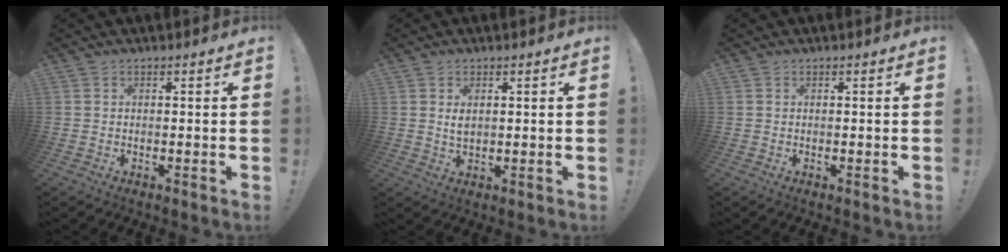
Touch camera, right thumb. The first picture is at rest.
{"total": 2.6, "force": [0.9, 1.3, 2.0], "torque": [-0.027, -0.005, 0.013]}
{"total": 0.0}